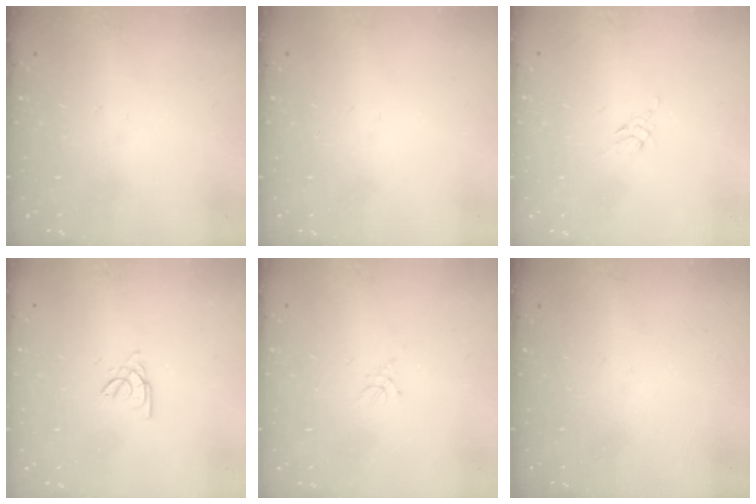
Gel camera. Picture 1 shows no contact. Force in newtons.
{"total": 0.0}
{"total": 2.6, "press": 2.5, "slide": 0.7}
{"total": 2.0, "press": 2.0, "slide": 0.4}
{"total": 2.3, "press": 2.2, "slide": 0.3}
{"total": 0.0}